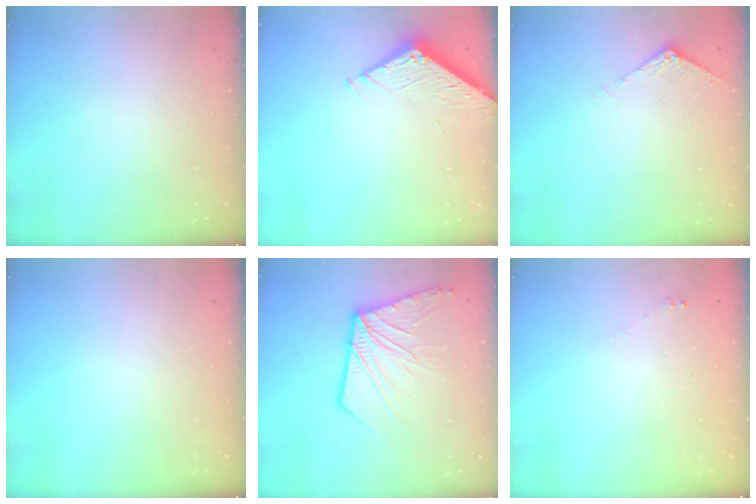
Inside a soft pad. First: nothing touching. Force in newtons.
{"total": 4.6, "press": 4.6, "slide": 0.5}
{"total": 5.9, "press": 5.8, "slide": 0.7}
{"total": 0.0}
{"total": 14.4, "press": 14.4, "slide": 1.5}
{"total": 1.7, "press": 1.6, "slide": 0.2}